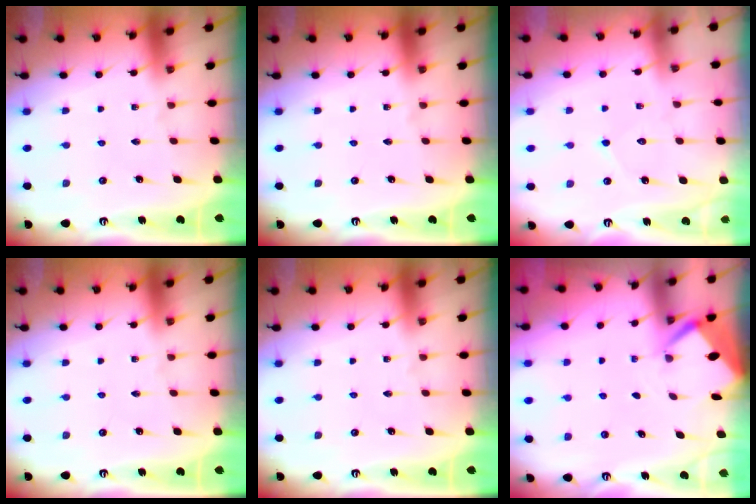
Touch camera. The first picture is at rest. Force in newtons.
{"total": 0.0}
{"total": 5.6, "press": 5.6, "slide": 0.5}
{"total": 0.0}
{"total": 0.0}
{"total": 2.5, "press": 2.5, "slide": 0.3}